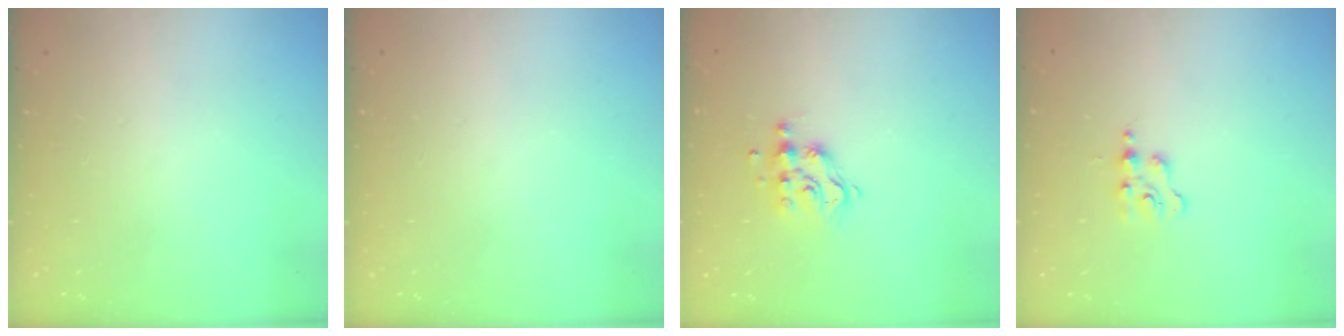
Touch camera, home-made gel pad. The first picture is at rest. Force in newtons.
{"total": 0.0}
{"total": 9.1, "press": 9.0, "slide": 0.7}
{"total": 1.4, "press": 1.3, "slide": 0.3}